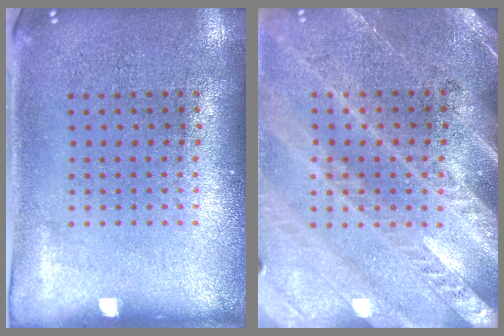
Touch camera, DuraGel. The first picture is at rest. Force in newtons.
{"total": 2.9, "press": 2.7, "slide": 1.2}